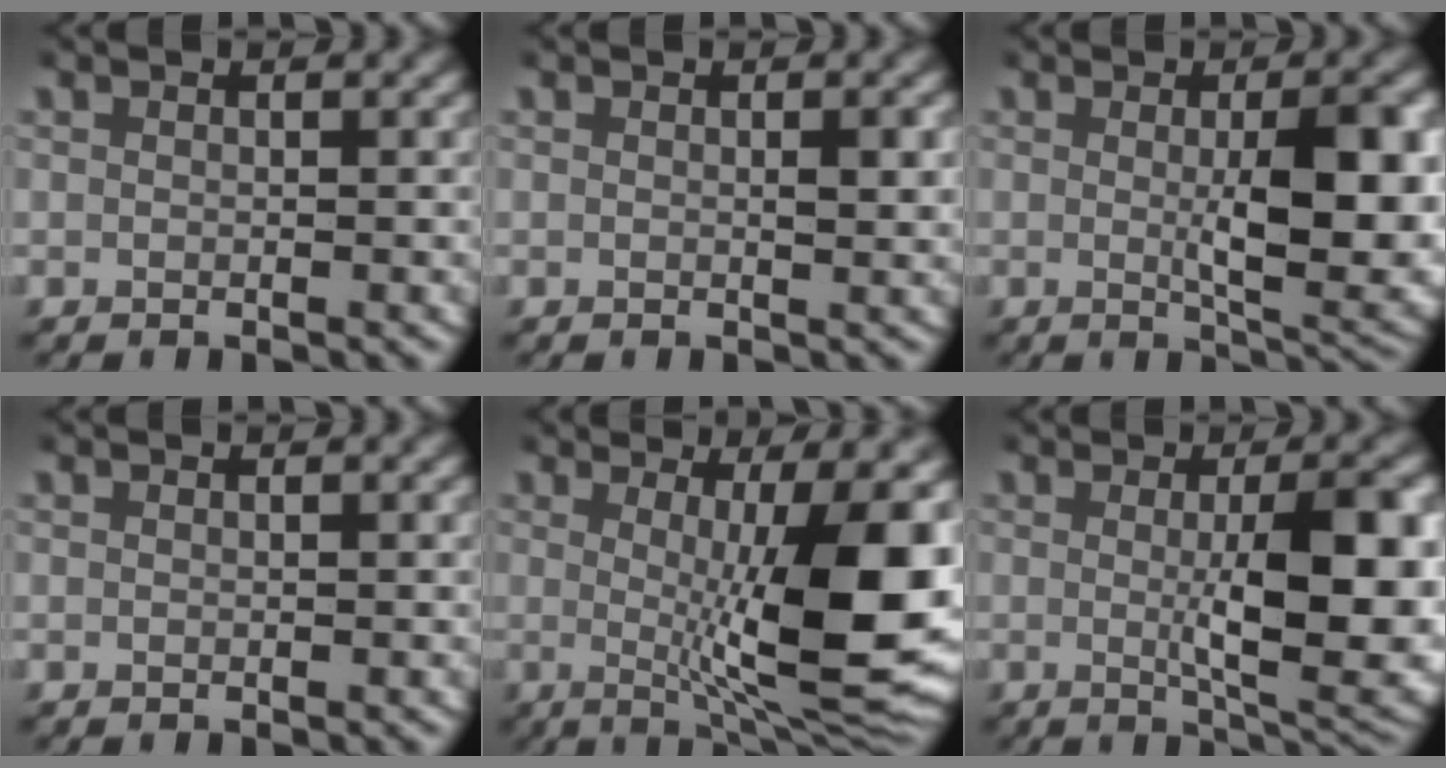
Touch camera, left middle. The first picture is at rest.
{"total": 0.9, "force": [0.2, 0.1, 0.9], "torque": [-0.012, -0.003, 0.002]}
{"total": 7.5, "force": [0.3, 2.1, 7.2], "torque": [-0.096, -0.013, 0.009]}
{"total": 0.0}
{"total": 11.6, "force": [0.1, 3.1, 11.1], "torque": [-0.157, -0.022, 0.016]}
{"total": 9.2, "force": [-0.3, 2.7, 8.7], "torque": [-0.119, -0.020, 0.006]}